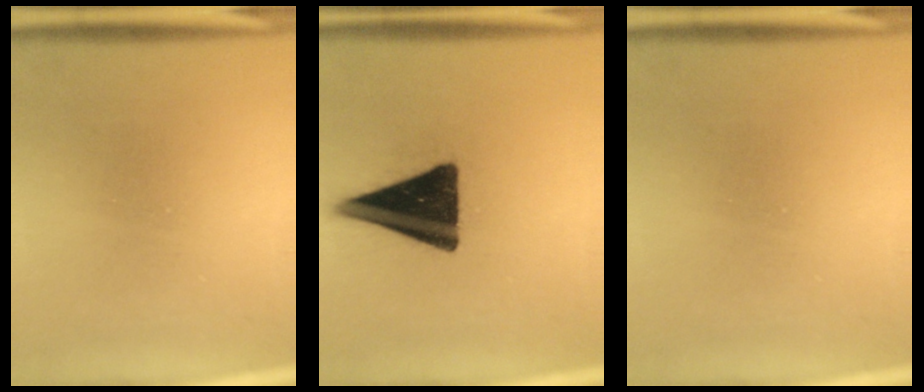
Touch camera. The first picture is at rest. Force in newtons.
{"total": 17.4}
{"total": 0.0}